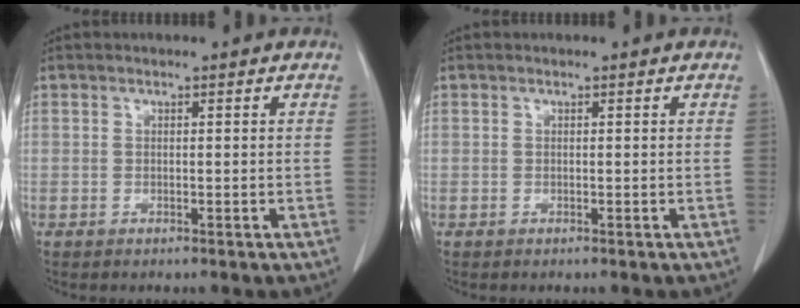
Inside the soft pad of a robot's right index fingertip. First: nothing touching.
{"total": 0.0}